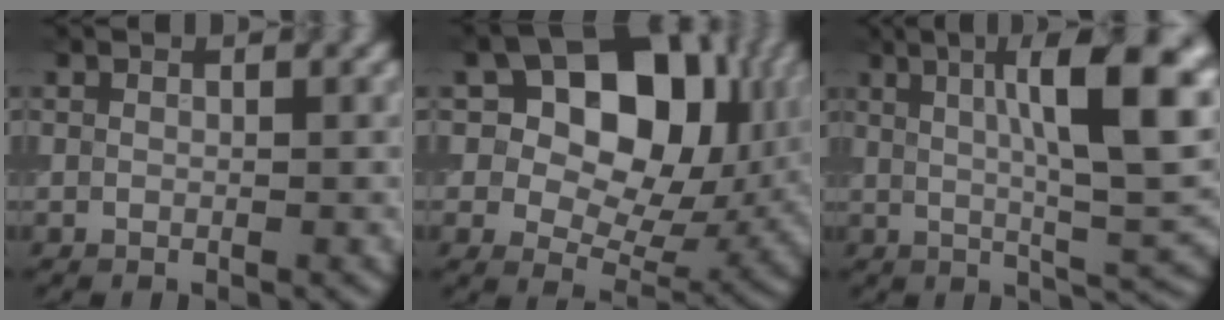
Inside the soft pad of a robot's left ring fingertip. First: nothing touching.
{"total": 13.9, "force": [4.5, 9.0, 9.6], "torque": [-0.128, 0.013, 0.067]}
{"total": 12.9, "force": [3.2, 3.2, 12.1], "torque": [-0.156, 0.011, 0.047]}